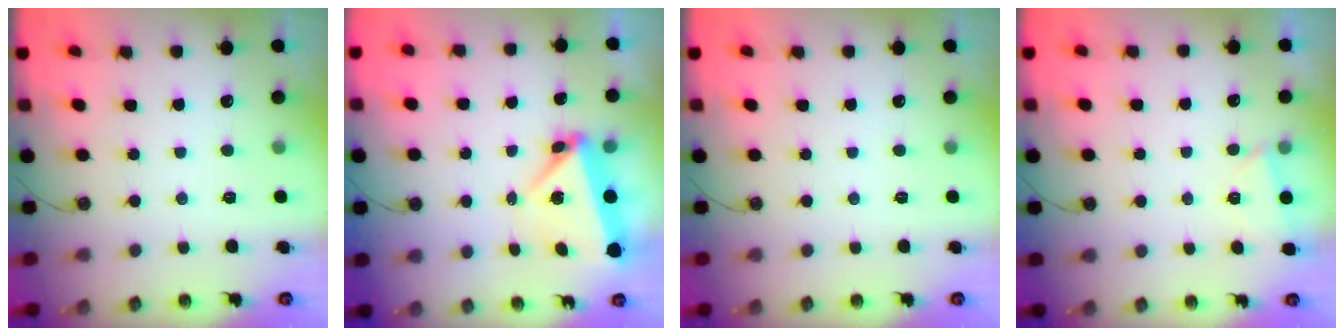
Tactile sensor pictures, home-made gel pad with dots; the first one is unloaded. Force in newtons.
{"total": 5.9, "press": 5.7, "slide": 1.4}
{"total": 0.0}
{"total": 1.9, "press": 1.8, "slide": 0.6}